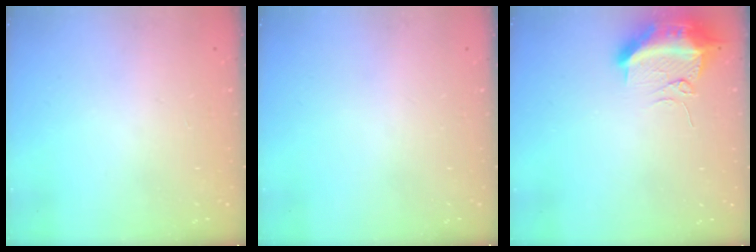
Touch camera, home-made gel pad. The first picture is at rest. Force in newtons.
{"total": 0.0}
{"total": 11.6, "press": 11.5, "slide": 1.3}